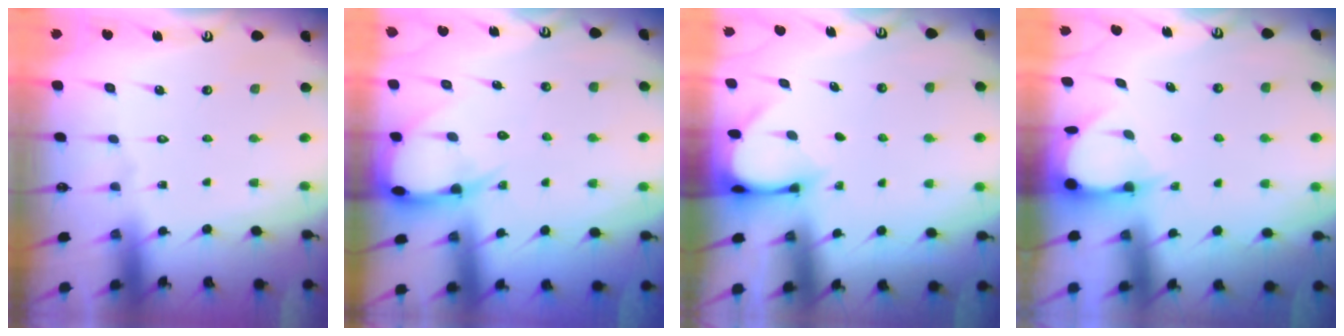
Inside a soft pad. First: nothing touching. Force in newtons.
{"total": 7.1, "press": 7.1, "slide": 0.8}
{"total": 3.3, "press": 3.3, "slide": 0.3}
{"total": 3.6, "press": 3.5, "slide": 0.3}